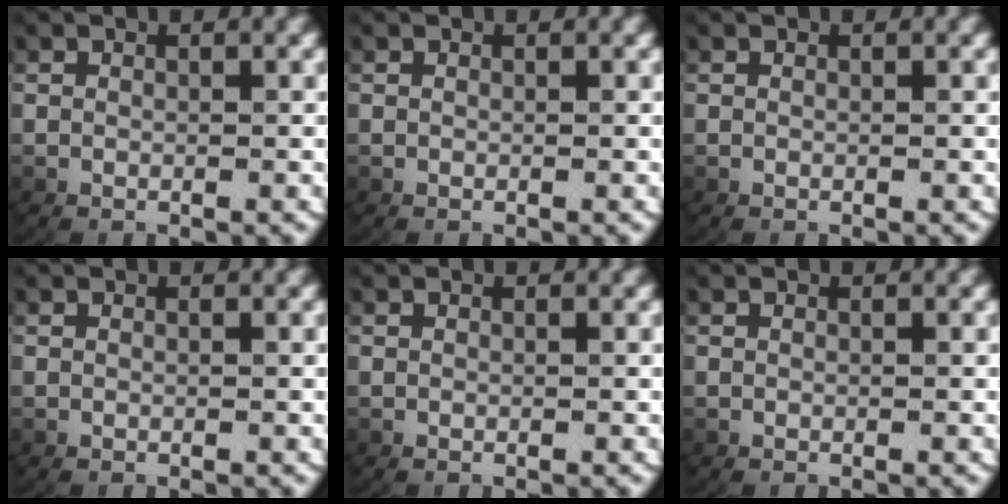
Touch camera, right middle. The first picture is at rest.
{"total": 0.0}
{"total": 0.0}
{"total": 0.0}
{"total": 0.0}
{"total": 0.0}